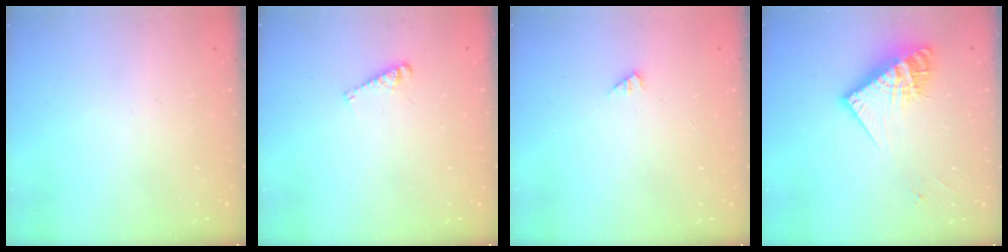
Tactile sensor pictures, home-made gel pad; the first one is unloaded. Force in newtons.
{"total": 4.5, "press": 4.5, "slide": 0.2}
{"total": 0.9, "press": 0.8, "slide": 0.2}
{"total": 15.3, "press": 15.2, "slide": 1.1}